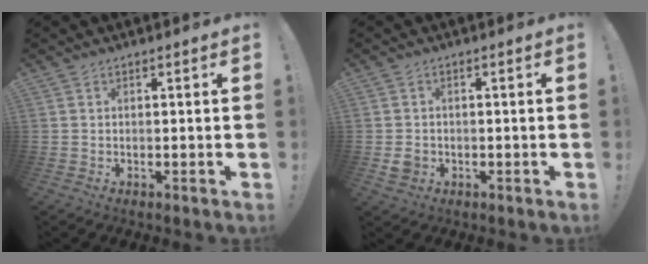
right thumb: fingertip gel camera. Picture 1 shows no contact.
{"total": 3.4, "force": [-0.8, 2.9, 1.5], "torque": [-0.029, 0.003, -0.012]}